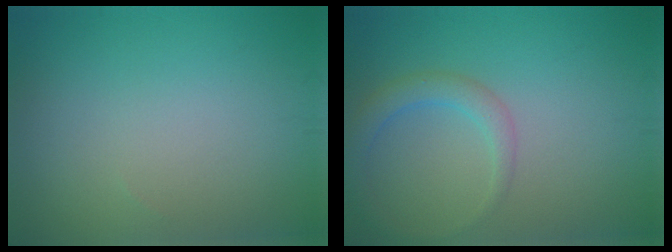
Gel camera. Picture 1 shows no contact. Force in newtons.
{"total": 2.4, "press": 2.4, "slide": 0.1}